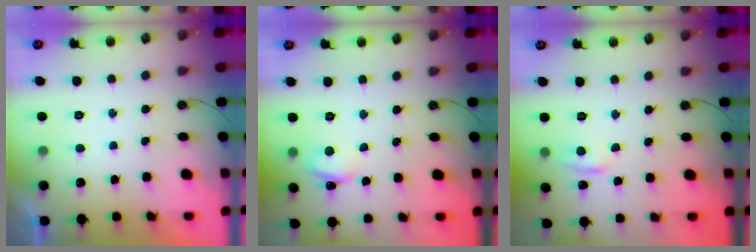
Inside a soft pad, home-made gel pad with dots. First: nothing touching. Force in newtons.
{"total": 3.4, "press": 3.4, "slide": 0.5}
{"total": 5.5, "press": 5.4, "slide": 0.7}